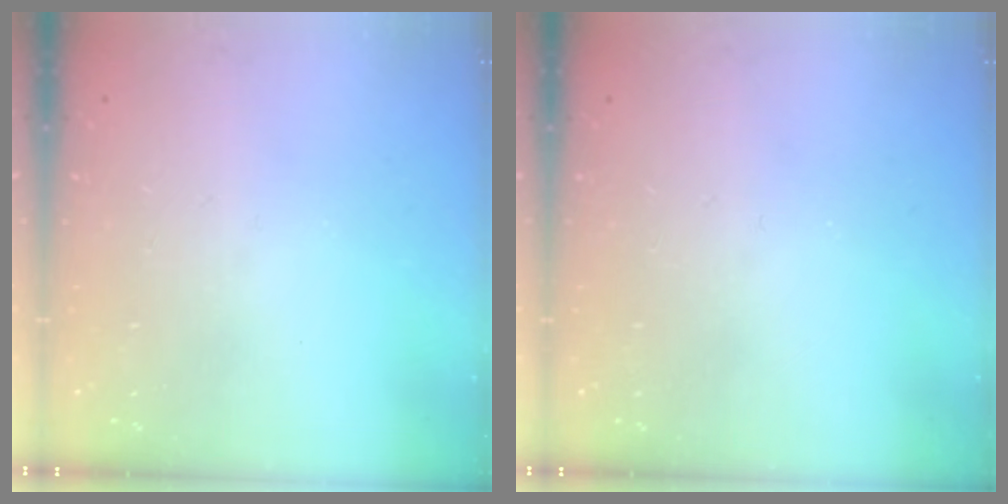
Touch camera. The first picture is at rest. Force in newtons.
{"total": 0.0}